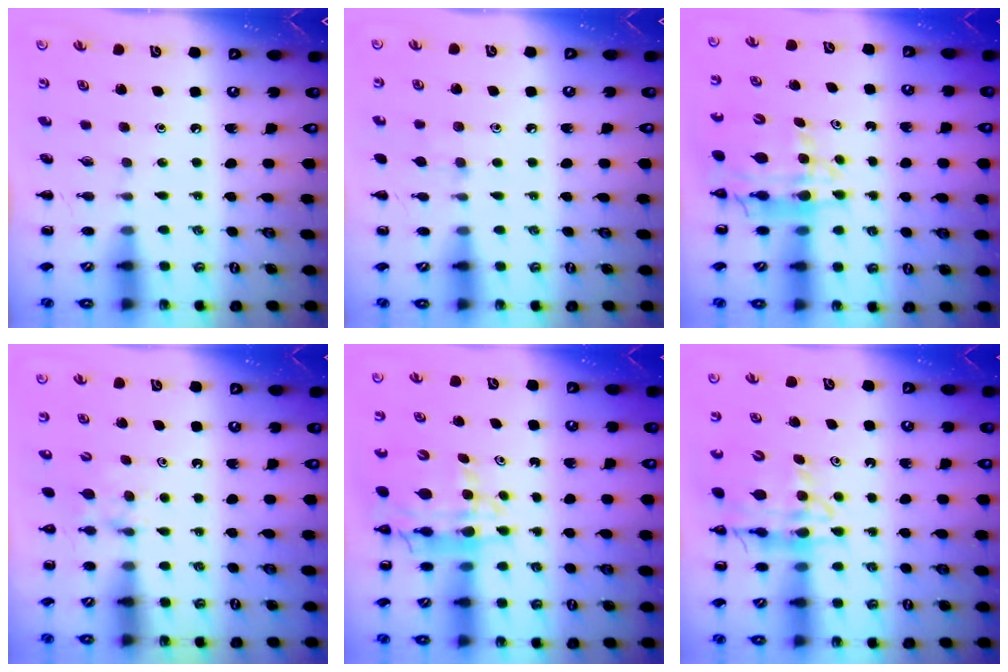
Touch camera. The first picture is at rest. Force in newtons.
{"total": 4.7, "press": 4.4, "slide": 1.7}
{"total": 10.7, "press": 10.0, "slide": 3.9}
{"total": 3.7, "press": 3.4, "slide": 1.4}
{"total": 10.7, "press": 10.0, "slide": 3.9}
{"total": 12.4, "press": 12.0, "slide": 3.3}